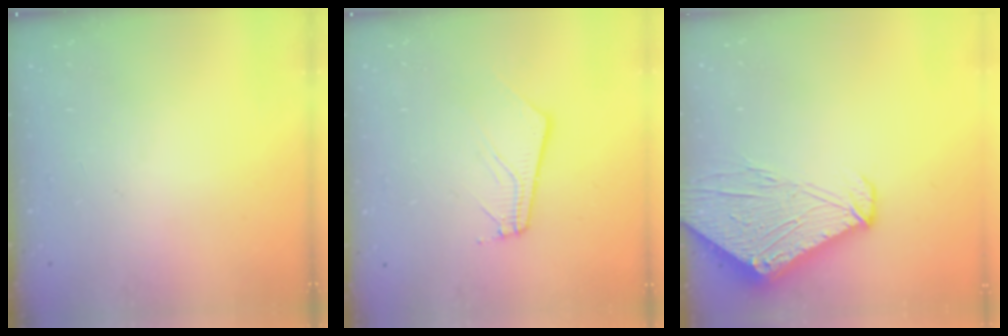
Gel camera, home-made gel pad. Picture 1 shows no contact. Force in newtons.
{"total": 3.8, "press": 3.8, "slide": 0.3}
{"total": 10.2, "press": 10.1, "slide": 1.3}